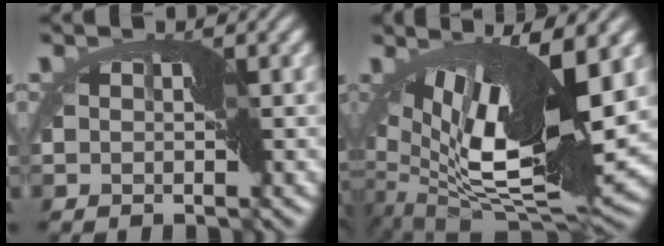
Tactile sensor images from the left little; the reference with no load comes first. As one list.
[{"total": 13.3, "force": [2.6, 4.4, 12.3], "torque": [-0.223, -0.006, 0.046]}]